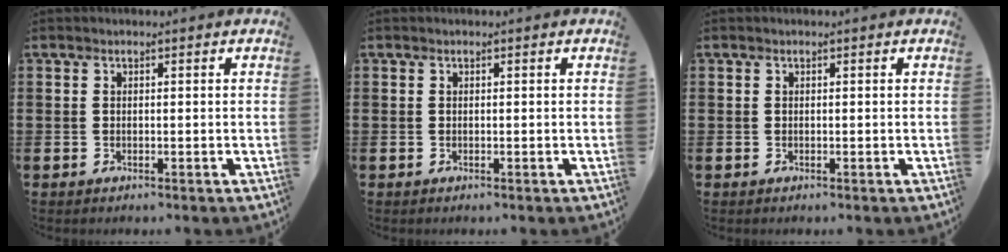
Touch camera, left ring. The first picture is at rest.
{"total": 0.0}
{"total": 0.0}